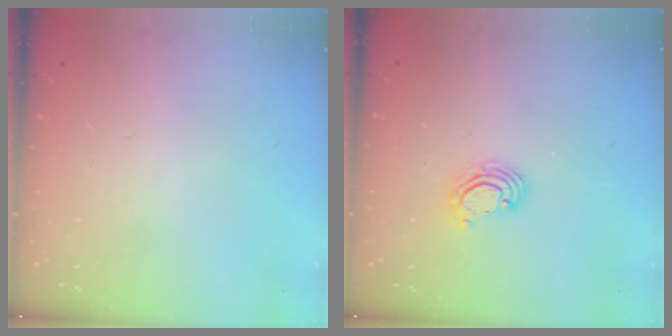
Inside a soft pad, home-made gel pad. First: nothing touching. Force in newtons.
{"total": 3.6, "press": 3.6, "slide": 0.3}